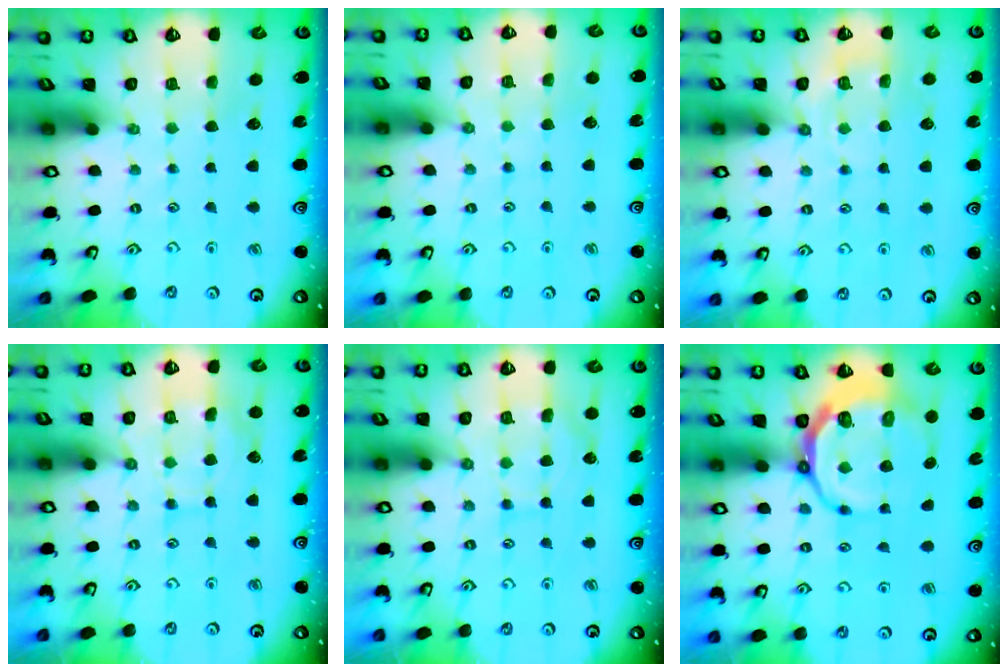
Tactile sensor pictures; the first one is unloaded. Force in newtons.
{"total": 2.9, "press": 2.9, "slide": 0.2}
{"total": 6.4, "press": 6.3, "slide": 1.0}
{"total": 9.7, "press": 9.7, "slide": 0.7}
{"total": 8.2, "press": 8.2, "slide": 0.8}
{"total": 9.8, "press": 9.2, "slide": 3.5}